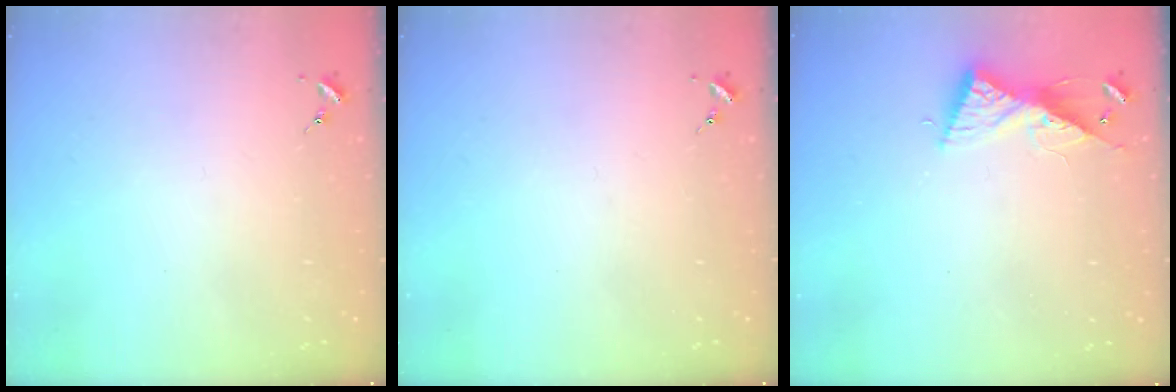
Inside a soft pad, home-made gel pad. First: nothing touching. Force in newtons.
{"total": 0.0}
{"total": 8.7, "press": 8.7, "slide": 0.3}